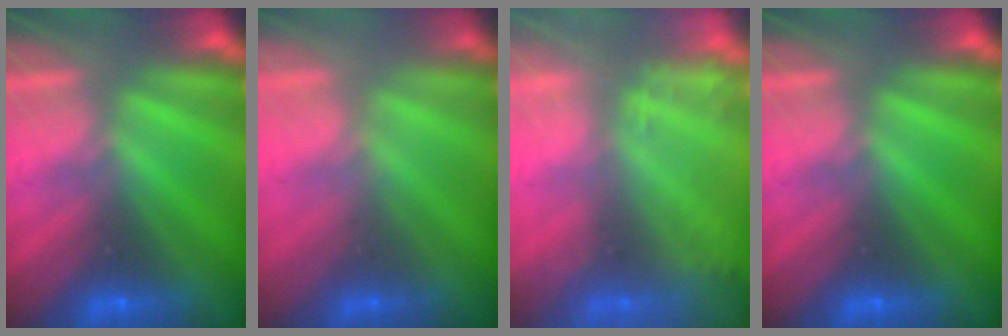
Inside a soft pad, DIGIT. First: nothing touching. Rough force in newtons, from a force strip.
{"total": 2.3}
{"total": 1.8}
{"total": 0.0}